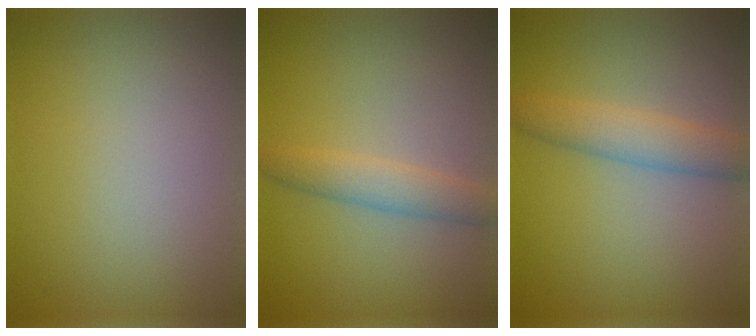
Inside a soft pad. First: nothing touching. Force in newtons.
{"total": 2.6, "press": 2.6, "slide": 0.1}
{"total": 3.4, "press": 3.4, "slide": 0.0}